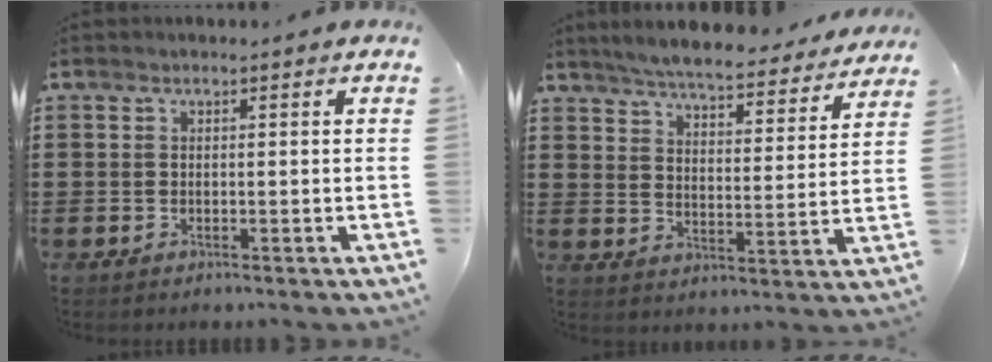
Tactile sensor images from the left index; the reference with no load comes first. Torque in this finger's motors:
{"motor_torque": [2.14, 0.00, 0.46, 0.10]}